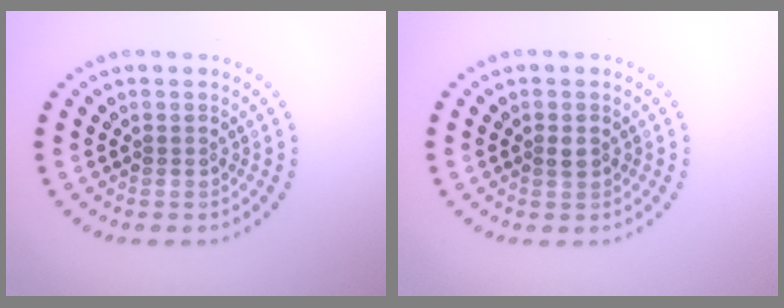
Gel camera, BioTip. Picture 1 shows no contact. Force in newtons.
{"total": 0.9, "press": 0.9, "slide": 0.2}